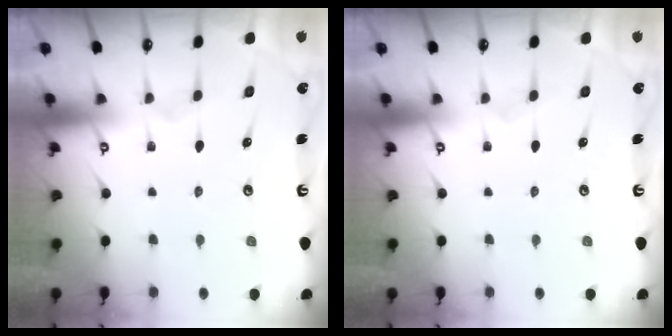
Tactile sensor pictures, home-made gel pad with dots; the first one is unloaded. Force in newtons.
{"total": 0.0}